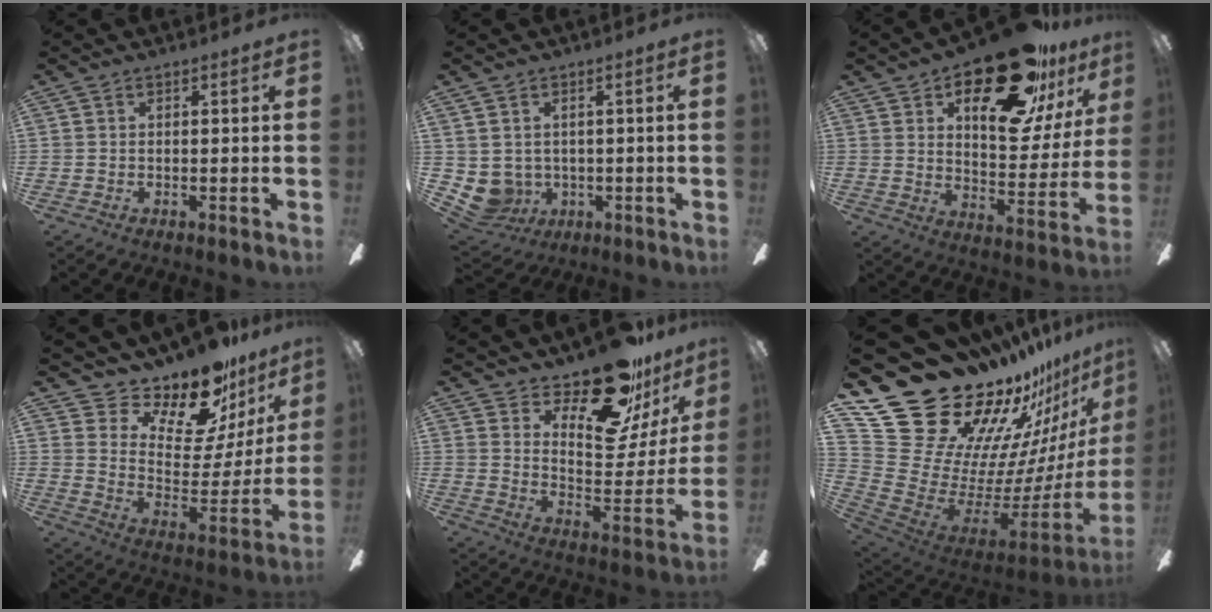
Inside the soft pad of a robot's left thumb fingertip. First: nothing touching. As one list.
[{"total": 5.5, "force": [0.4, 5.4, 0.8], "torque": [-0.063, -0.013, 0.010]}, {"total": 26.1, "force": [17.2, 11.2, 16.2], "torque": [-0.232, -0.096, 0.283]}, {"total": 17.3, "force": [15.1, 5.8, 6.3], "torque": [-0.095, -0.127, 0.253]}, {"total": 19.9, "force": [15.7, 7.3, 9.8], "torque": [-0.130, -0.117, 0.265]}, {"total": 29.7, "force": [22.1, 15.4, 12.5], "torque": [-0.185, -0.209, 0.470]}]